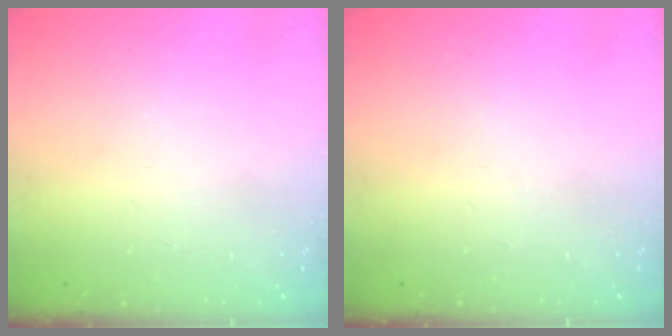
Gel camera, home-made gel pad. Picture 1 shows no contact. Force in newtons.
{"total": 0.0}